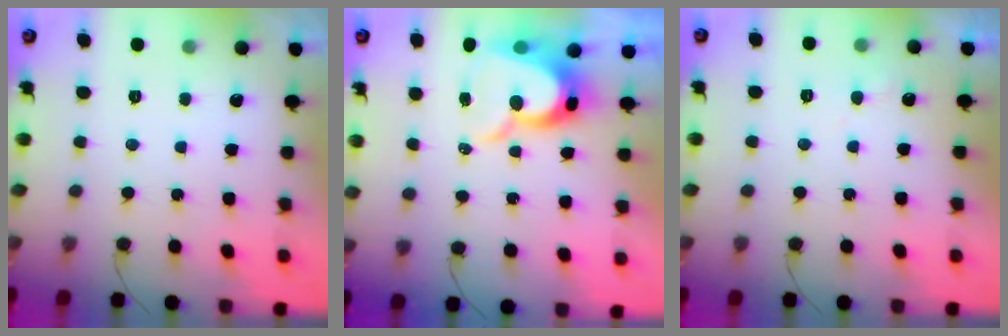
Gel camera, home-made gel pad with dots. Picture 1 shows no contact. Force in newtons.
{"total": 13.0, "press": 13.0, "slide": 1.1}
{"total": 4.5, "press": 4.5, "slide": 0.4}